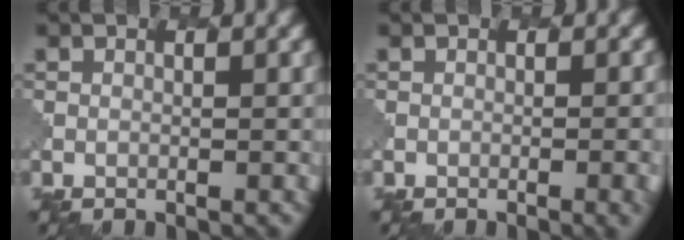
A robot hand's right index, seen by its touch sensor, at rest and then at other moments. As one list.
[{"total": 3.2, "force": [-0.9, 1.4, 2.8], "torque": [-0.008, 0.011, -0.011]}]